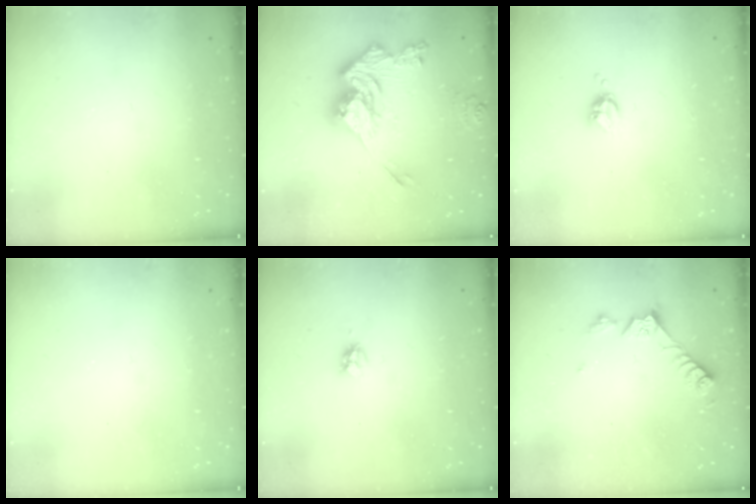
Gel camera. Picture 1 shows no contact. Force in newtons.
{"total": 18.3, "press": 18.2, "slide": 1.7}
{"total": 4.3, "press": 4.2, "slide": 0.6}
{"total": 0.0}
{"total": 3.7, "press": 3.7, "slide": 0.1}
{"total": 8.3, "press": 8.3, "slide": 0.1}